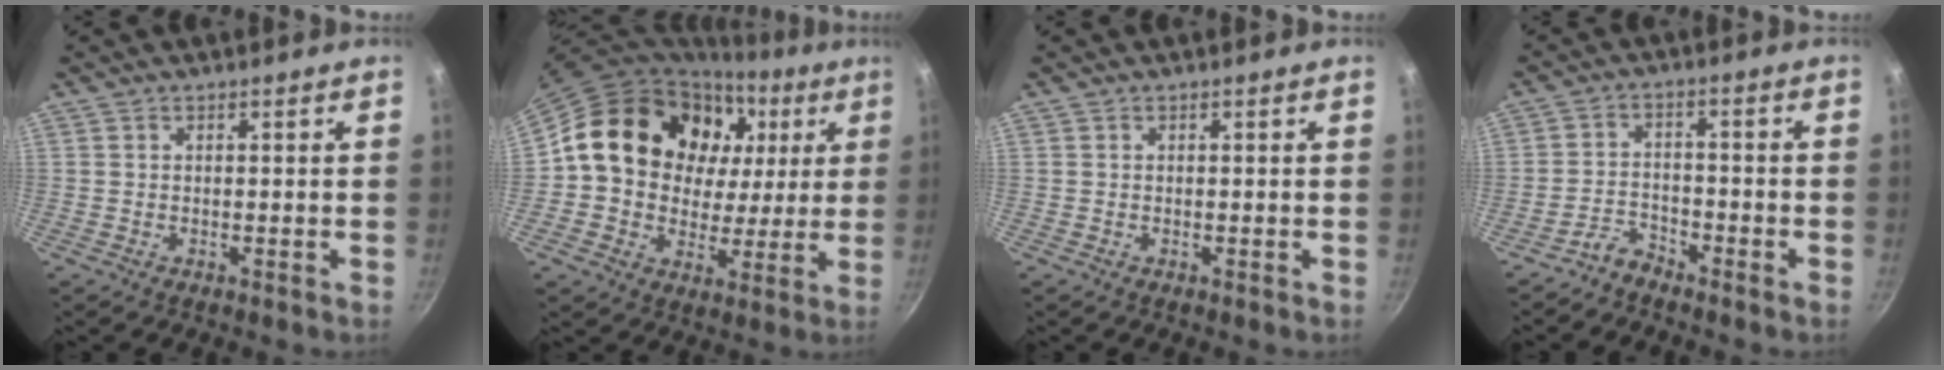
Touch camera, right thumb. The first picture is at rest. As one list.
[{"total": 22.3, "force": [6.4, 17.9, 11.8], "torque": [-0.173, 0.018, 0.107]}, {"total": 0.0}, {"total": 3.5, "force": [-3.3, 1.2, 0.7], "torque": [-0.013, 0.034, -0.067]}]